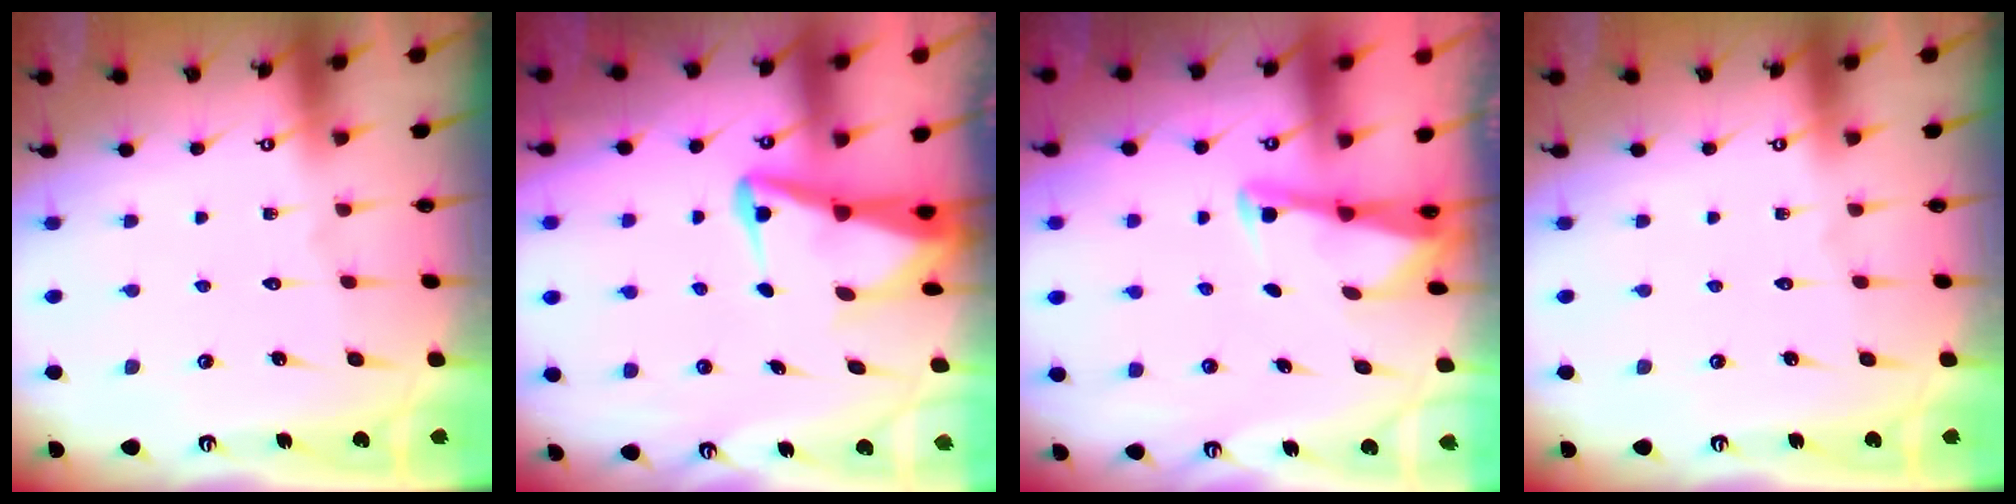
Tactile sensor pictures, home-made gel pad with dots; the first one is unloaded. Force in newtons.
{"total": 5.6, "press": 5.6, "slide": 0.6}
{"total": 2.8, "press": 2.8, "slide": 0.2}
{"total": 0.0}